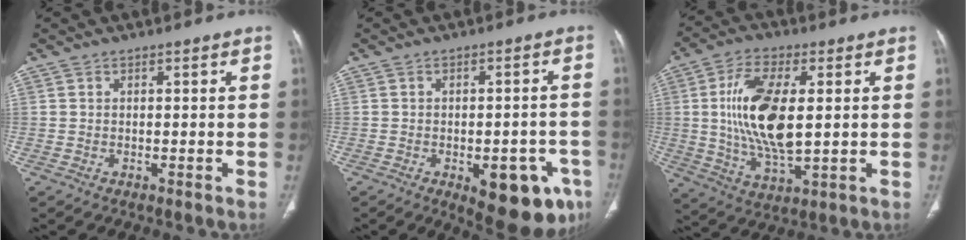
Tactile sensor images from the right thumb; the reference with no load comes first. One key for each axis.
{"total": 13.7, "fx": -5.9, "fy": 6.1, "fz": 10.8, "tx": -0.099, "ty": 0.017, "tz": -0.062}
{"total": 16.0, "fx": 1.6, "fy": 7.2, "fz": 14.2, "tx": -0.268, "ty": -0.014, "tz": 0.033}